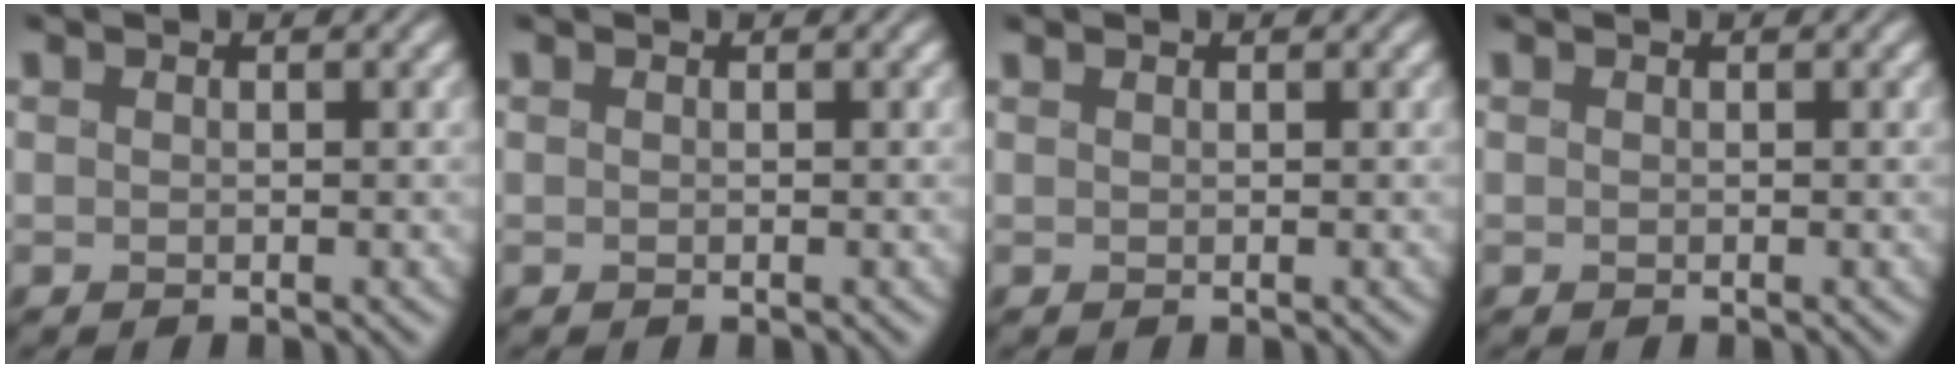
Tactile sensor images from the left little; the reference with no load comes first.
{"total": 0.0}
{"total": 0.0}
{"total": 0.0}